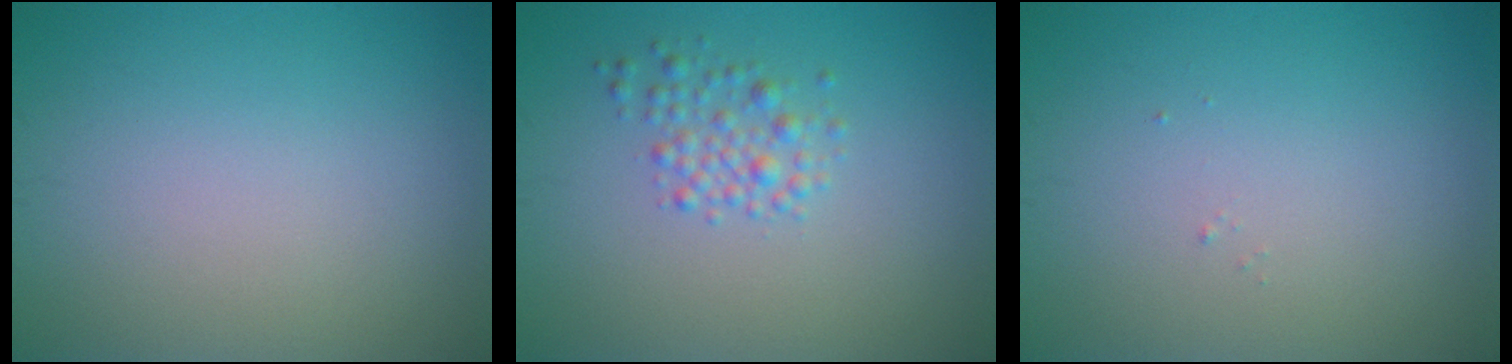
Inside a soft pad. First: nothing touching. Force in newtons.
{"total": 2.0, "press": 2.0, "slide": 0.0}
{"total": 0.0}